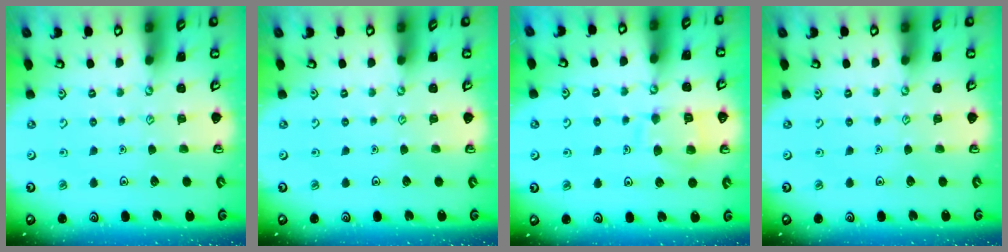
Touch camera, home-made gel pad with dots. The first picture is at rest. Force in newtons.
{"total": 0.0}
{"total": 10.7, "press": 10.6, "slide": 1.1}
{"total": 0.0}